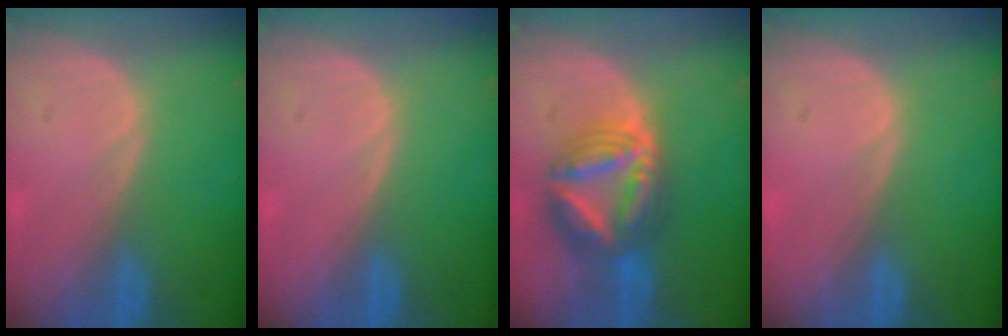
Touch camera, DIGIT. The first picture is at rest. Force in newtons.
{"total": 0.0}
{"total": 8.8, "press": 8.8, "slide": 0.8}
{"total": 0.0}